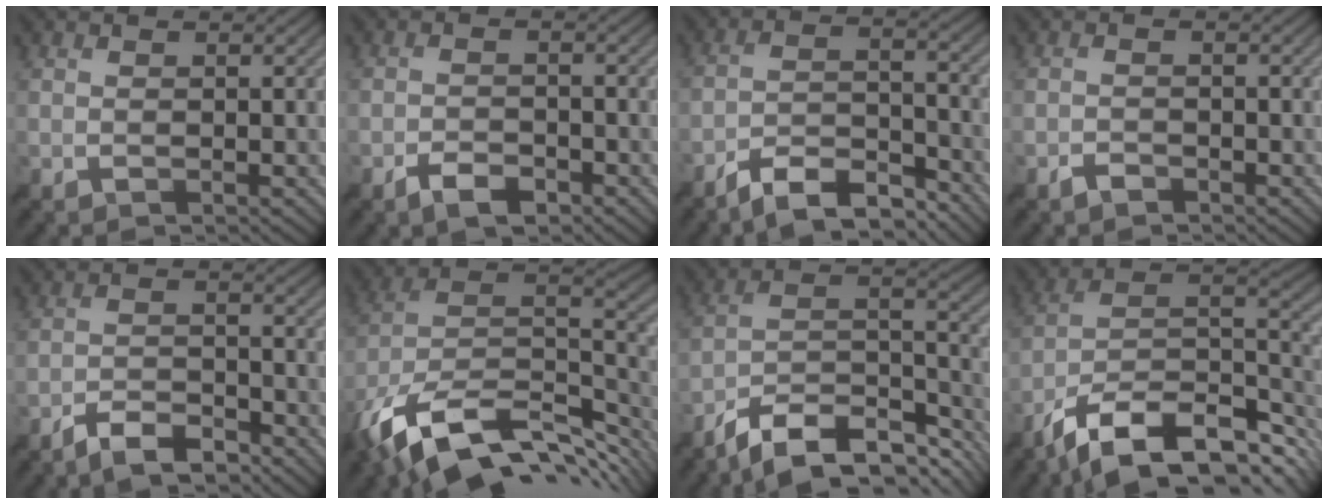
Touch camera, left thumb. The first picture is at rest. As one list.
[{"total": 3.3, "force": [-2.5, 1.3, 1.6], "torque": [-0.032, -0.002, -0.047]}, {"total": 8.6, "force": [-7.3, 2.3, 3.9], "torque": [-0.066, 0.003, -0.140]}, {"total": 1.3, "force": [-1.3, 0.4, 0.2], "torque": [-0.002, 0.000, -0.025]}, {"total": 5.2, "force": [-4.5, 1.3, 2.4], "torque": [-0.045, 0.000, -0.085]}, {"total": 16.8, "force": [-9.4, 8.7, 10.9], "torque": [-0.262, -0.025, -0.148]}, {"total": 13.8, "force": [-10.9, 4.1, 7.4], "torque": [-0.151, -0.004, -0.188]}, {"total": 15.4, "force": [-9.8, 6.3, 10.1], "torque": [-0.218, -0.019, -0.163]}]